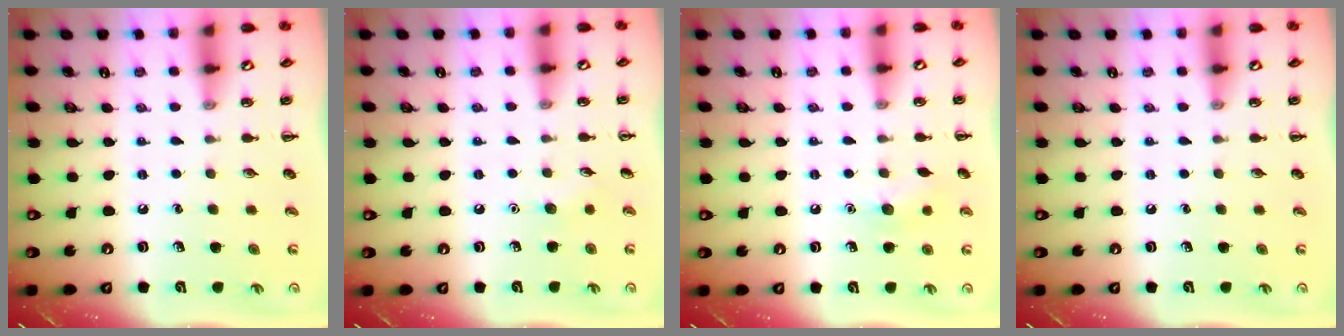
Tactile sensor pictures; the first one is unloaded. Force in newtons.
{"total": 4.1, "press": 3.9, "slide": 1.3}
{"total": 7.4, "press": 7.2, "slide": 1.7}
{"total": 0.0}